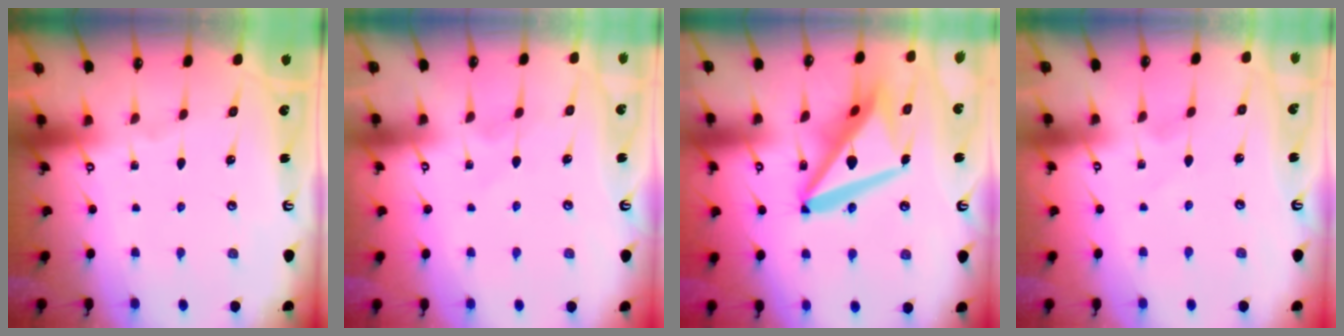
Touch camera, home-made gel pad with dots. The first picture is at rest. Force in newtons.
{"total": 4.2, "press": 4.2, "slide": 0.4}
{"total": 17.2, "press": 17.1, "slide": 2.1}
{"total": 1.7, "press": 1.7, "slide": 0.3}